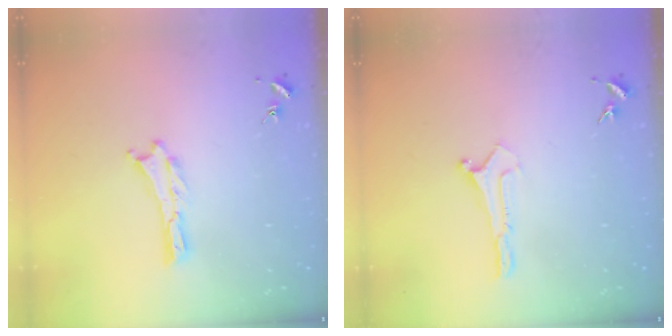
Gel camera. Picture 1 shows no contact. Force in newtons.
{"total": 0.0}